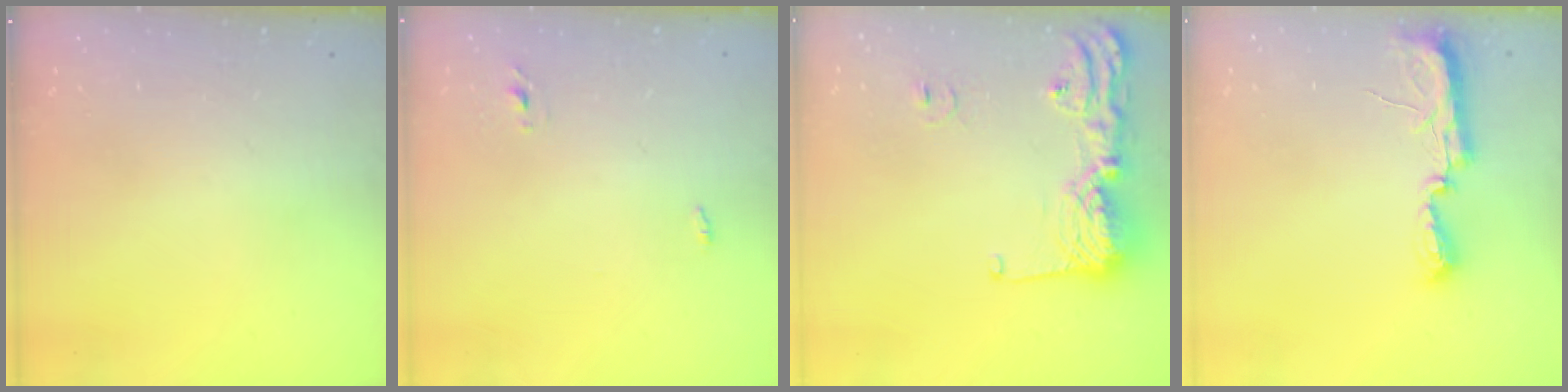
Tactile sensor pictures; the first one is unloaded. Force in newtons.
{"total": 2.7, "press": 2.6, "slide": 0.8}
{"total": 16.1, "press": 16.1, "slide": 1.2}
{"total": 7.7, "press": 7.7, "slide": 0.6}